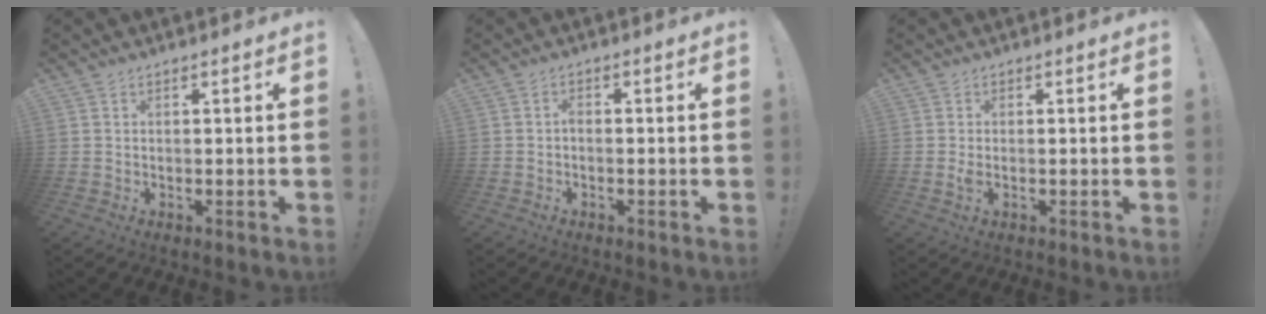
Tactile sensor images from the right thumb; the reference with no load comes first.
{"total": 1.1, "force": [-0.6, 0.5, 0.8], "torque": [-0.021, 0.008, -0.010]}
{"total": 1.3, "force": [-0.1, 0.4, 1.2], "torque": [-0.023, 0.000, -0.002]}